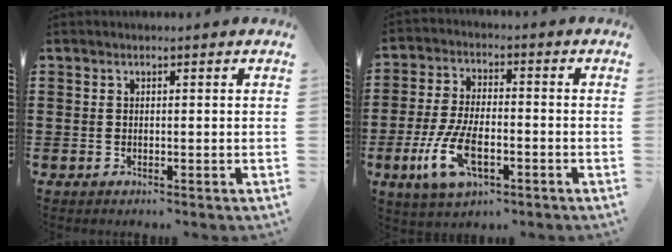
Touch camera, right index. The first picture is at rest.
{"total": 9.3, "force": [-3.6, 4.2, 7.5], "torque": [-0.176, -0.010, -0.070]}